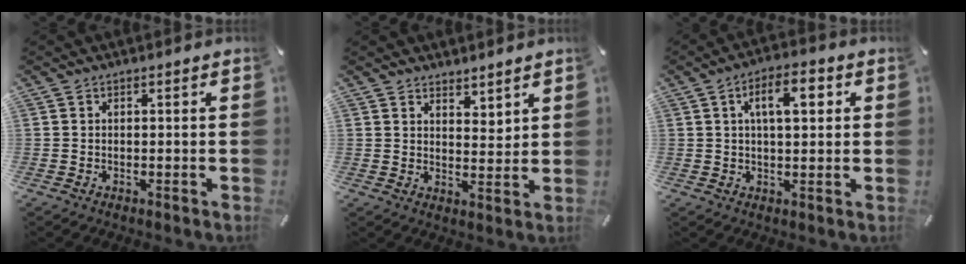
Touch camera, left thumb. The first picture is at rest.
{"total": 4.1, "force": [3.6, 1.9, -0.2], "torque": [0.010, -0.024, 0.067]}
{"total": 8.4, "force": [2.6, 3.7, 7.1], "torque": [-0.113, 0.001, 0.037]}